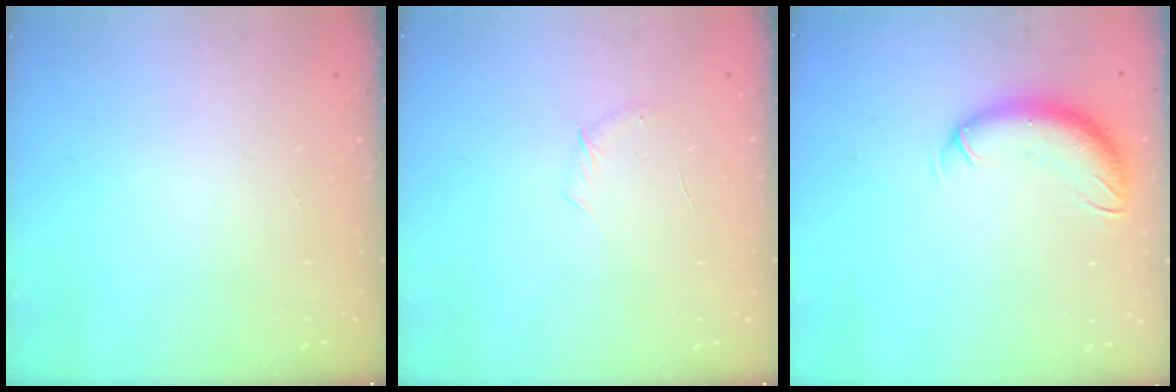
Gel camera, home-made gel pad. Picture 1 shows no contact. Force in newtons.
{"total": 5.1, "press": 4.9, "slide": 1.5}
{"total": 10.1, "press": 9.8, "slide": 2.5}